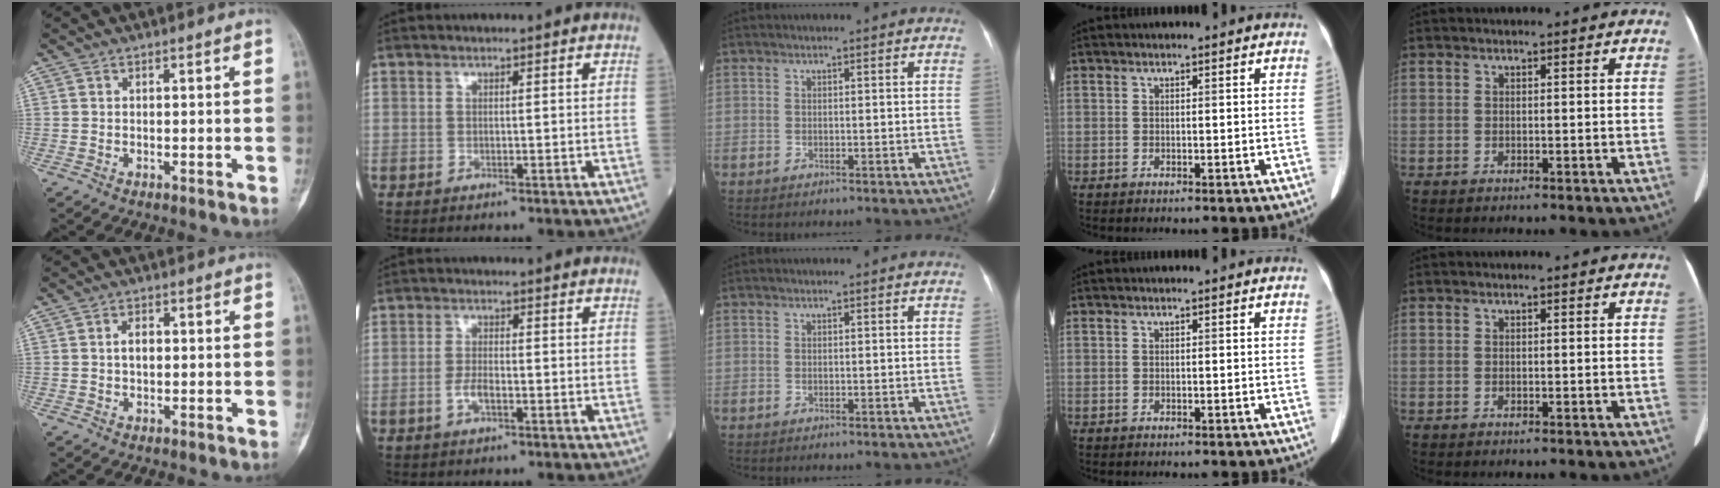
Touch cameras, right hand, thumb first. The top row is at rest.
{"thumb": {"total": 2.6, "force": [0.1, 1.6, 2.0], "torque": [-0.034, 0.005, 0.000]}, "index": {"total": 2.8, "force": [-1.1, 0.9, 2.4], "torque": [-0.051, 0.001, -0.021]}}